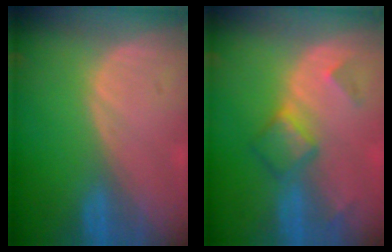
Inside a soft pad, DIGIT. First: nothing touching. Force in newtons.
{"total": 4.7, "press": 4.7, "slide": 0.4}